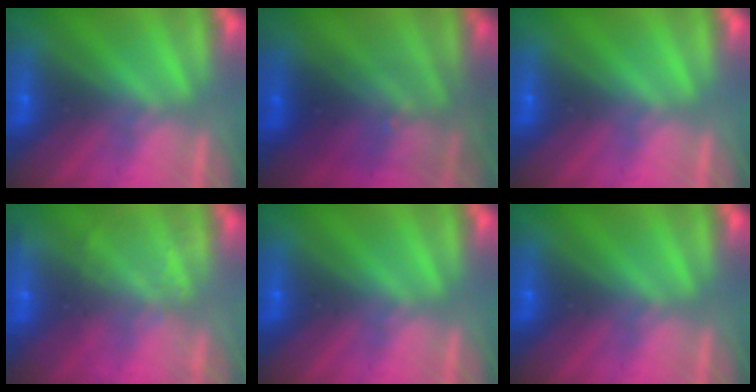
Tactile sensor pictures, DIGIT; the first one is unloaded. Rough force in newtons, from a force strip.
{"total": 3.0}
{"total": 0.0}
{"total": 2.3}
{"total": 0.0}
{"total": 0.0}